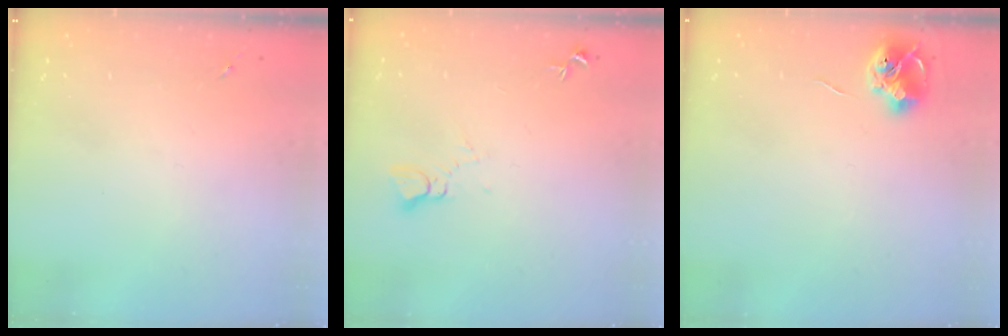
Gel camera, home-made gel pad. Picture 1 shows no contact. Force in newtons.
{"total": 3.3, "press": 3.3, "slide": 0.3}
{"total": 7.3, "press": 7.3, "slide": 0.6}